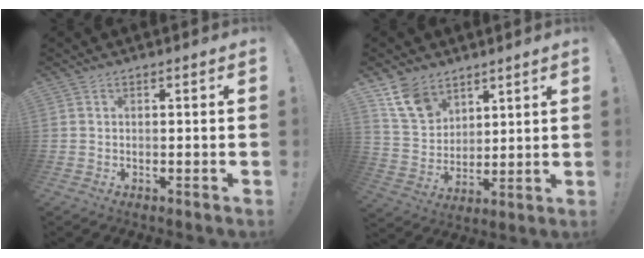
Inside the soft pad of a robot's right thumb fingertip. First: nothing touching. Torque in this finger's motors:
{"motor_torque": [0.16, 0.91, -0.23, 0.29, -0.02]}